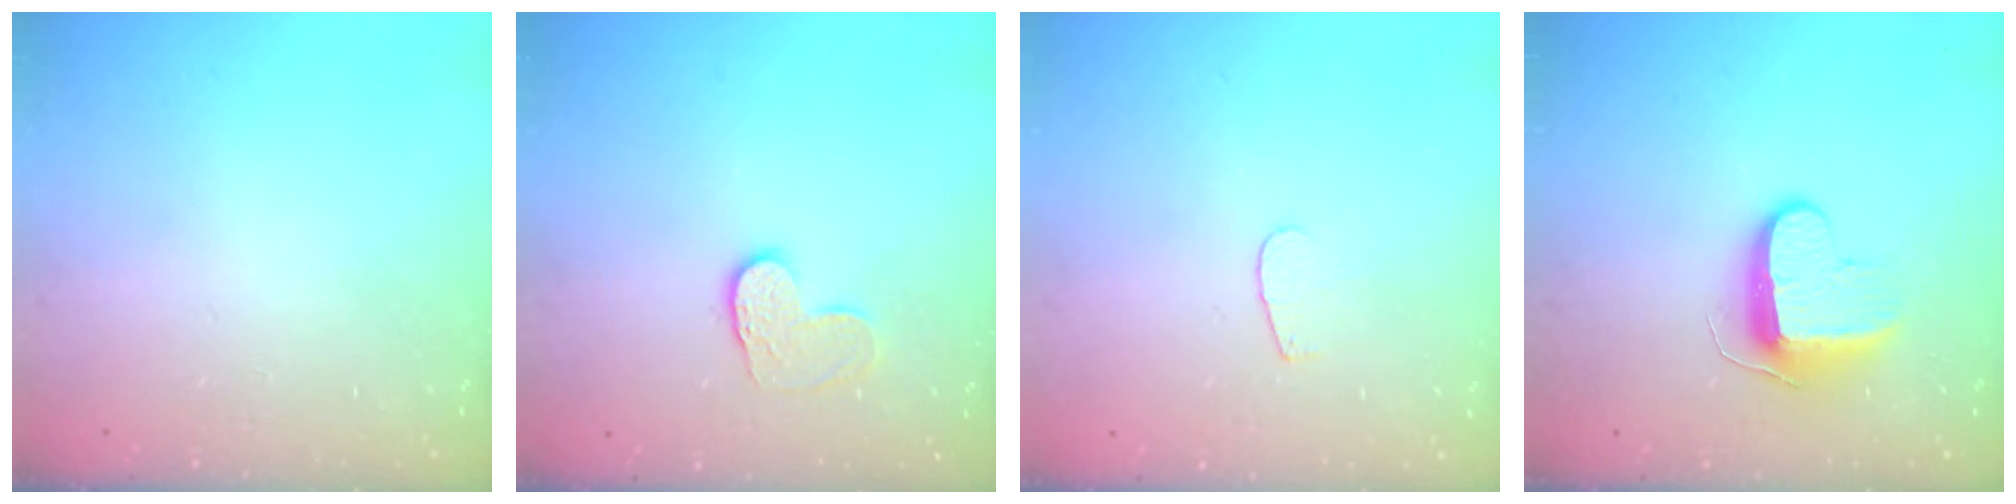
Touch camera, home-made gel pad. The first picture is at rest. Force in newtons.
{"total": 7.6, "press": 7.6, "slide": 0.4}
{"total": 3.7, "press": 3.7, "slide": 0.4}
{"total": 10.5, "press": 10.4, "slide": 1.0}